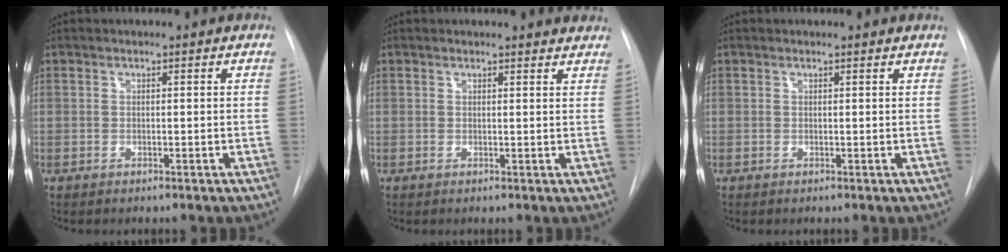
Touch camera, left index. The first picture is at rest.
{"total": 4.3, "force": [4.2, 0.8, 0.4], "torque": [0.006, -0.011, 0.023]}
{"total": 0.8, "force": [0.8, 0.1, 0.1], "torque": [-0.009, 0.003, 0.003]}